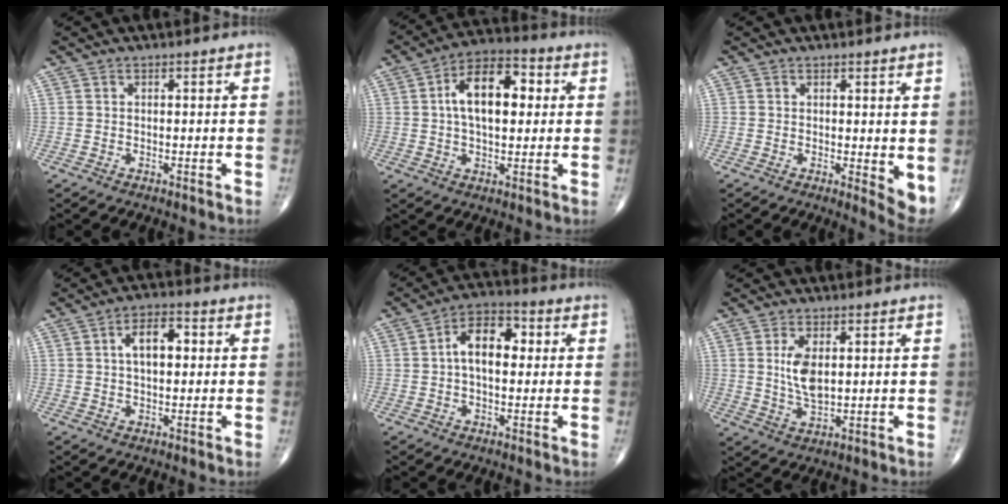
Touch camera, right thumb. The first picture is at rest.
{"total": 13.3, "force": [2.3, 7.2, 11.0], "torque": [-0.164, 0.019, 0.031]}
{"total": 4.3, "force": [0.7, 1.6, 3.9], "torque": [-0.049, -0.015, 0.011]}
{"total": 7.2, "force": [1.3, 3.8, 5.9], "torque": [-0.087, 0.014, 0.018]}
{"total": 9.5, "force": [1.0, 5.6, 7.6], "torque": [-0.110, 0.027, 0.008]}
{"total": 6.4, "force": [1.3, 3.2, 5.4], "torque": [-0.099, -0.011, 0.032]}